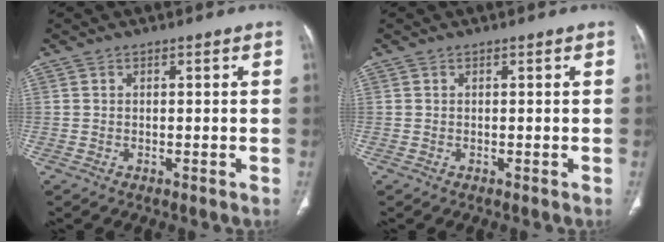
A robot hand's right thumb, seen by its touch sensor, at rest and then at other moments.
{"total": 0.0}